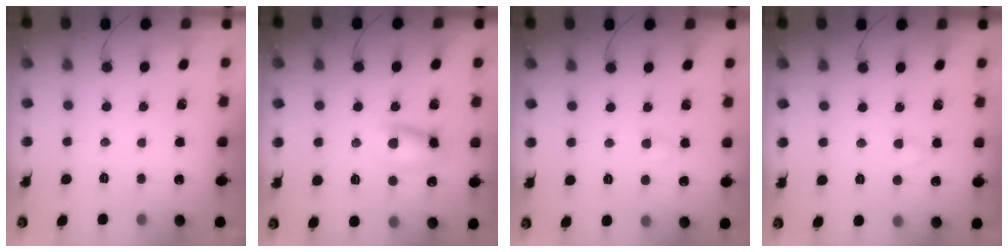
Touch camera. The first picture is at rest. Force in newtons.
{"total": 9.4, "press": 9.4, "slide": 1.3}
{"total": 3.0, "press": 2.9, "slide": 0.8}
{"total": 2.0, "press": 1.8, "slide": 0.9}